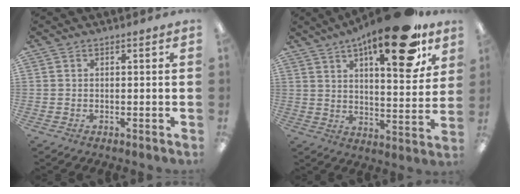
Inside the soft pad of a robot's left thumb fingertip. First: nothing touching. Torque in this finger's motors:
{"motor_torque": [1.18, 1.77, 1.36, -1.41, 0.13]}